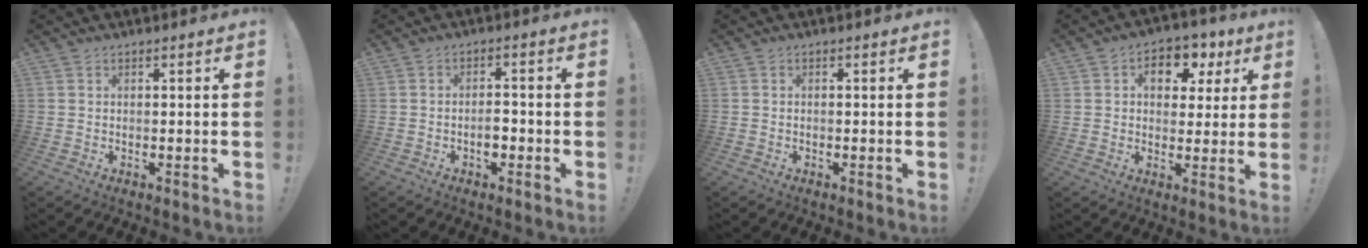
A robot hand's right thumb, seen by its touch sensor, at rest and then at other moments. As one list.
[{"total": 3.9, "force": [-1.4, 2.2, 3.0], "torque": [-0.031, 0.002, -0.027]}, {"total": 0.0}, {"total": 9.6, "force": [3.2, 7.0, 5.7], "torque": [-0.069, -0.008, 0.057]}]